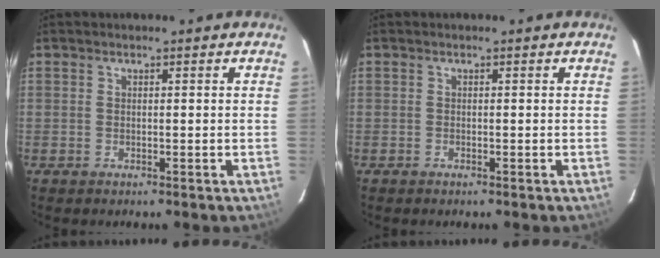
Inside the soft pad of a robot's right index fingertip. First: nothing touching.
{"total": 0.0}